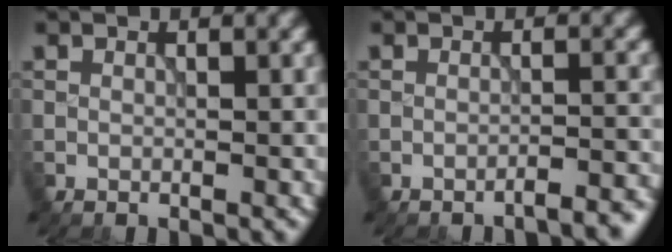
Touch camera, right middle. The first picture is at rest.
{"total": 2.7, "force": [-2.2, 0.5, 1.4], "torque": [-0.011, 0.006, -0.035]}